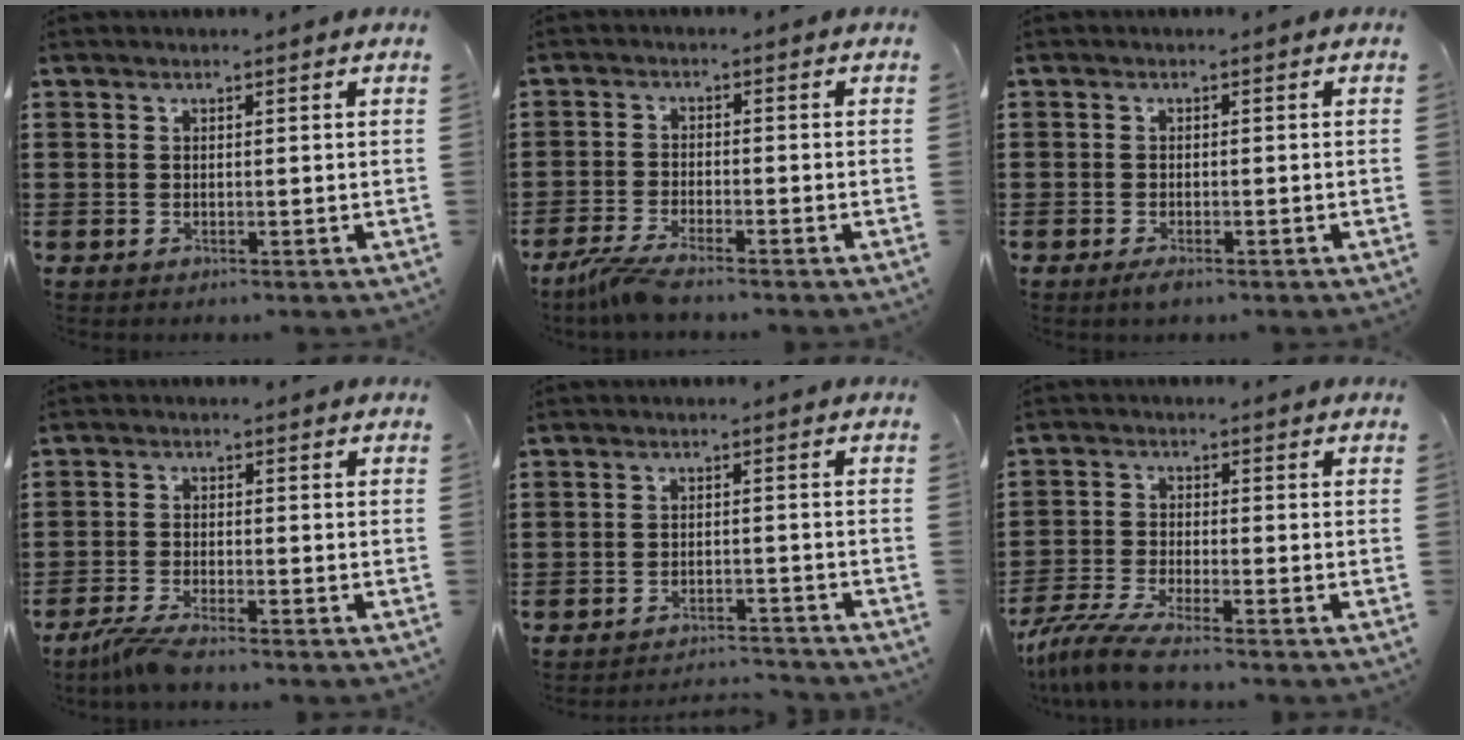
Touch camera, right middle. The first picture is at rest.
{"total": 3.8, "force": [-3.3, -0.2, 1.9], "torque": [-0.063, -0.020, -0.068]}
{"total": 1.2, "force": [-0.8, 0.3, 0.8], "torque": [-0.017, -0.005, -0.013]}
{"total": 3.4, "force": [-3.0, -0.2, 1.6], "torque": [-0.050, -0.016, -0.061]}
{"total": 2.9, "force": [-2.9, 0.1, 0.0], "torque": [-0.005, 0.003, -0.061]}
{"total": 5.3, "force": [-4.6, 0.2, 2.6], "torque": [-0.080, -0.022, -0.096]}